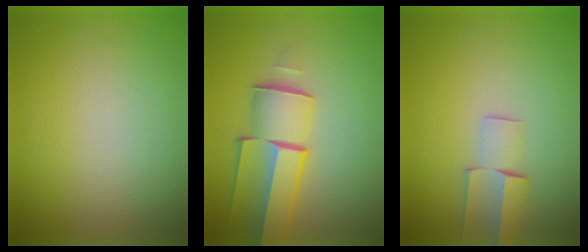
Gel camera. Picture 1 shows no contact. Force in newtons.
{"total": 5.8}
{"total": 2.6}